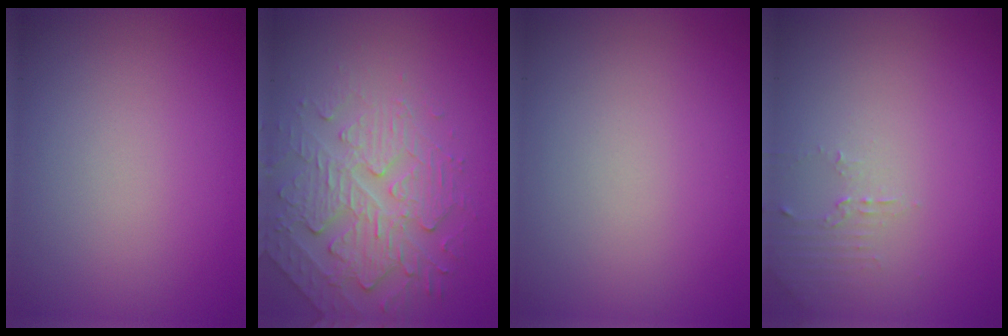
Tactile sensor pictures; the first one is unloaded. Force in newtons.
{"total": 4.8, "press": 3.6, "slide": 3.1}
{"total": 0.0}
{"total": 1.4, "press": 1.4, "slide": 0.4}